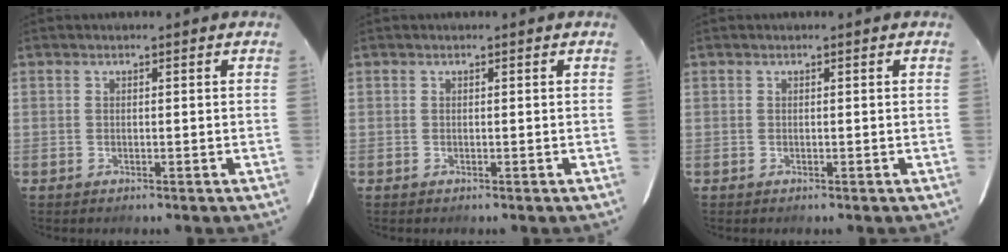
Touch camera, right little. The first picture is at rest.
{"total": 0.0}
{"total": 0.0}